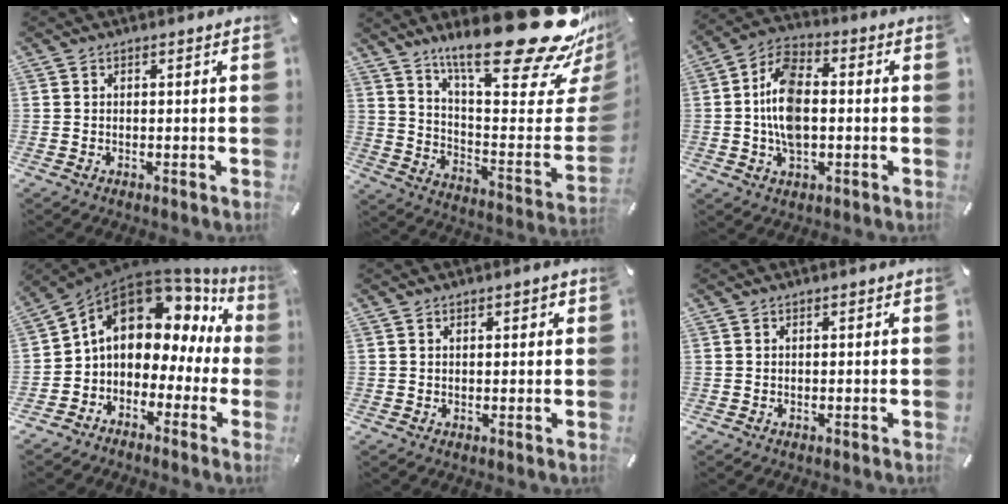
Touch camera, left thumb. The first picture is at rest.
{"total": 30.4, "force": [22.6, 5.9, 19.5], "torque": [-0.270, -0.180, 0.364]}
{"total": 11.3, "force": [-0.6, 6.8, 9.0], "torque": [-0.196, 0.009, -0.010]}
{"total": 10.7, "force": [3.9, 7.9, 6.1], "torque": [-0.107, -0.022, 0.067]}
{"total": 1.7, "force": [1.0, 0.7, 1.1], "torque": [-0.024, 0.002, 0.017]}
{"total": 0.0}